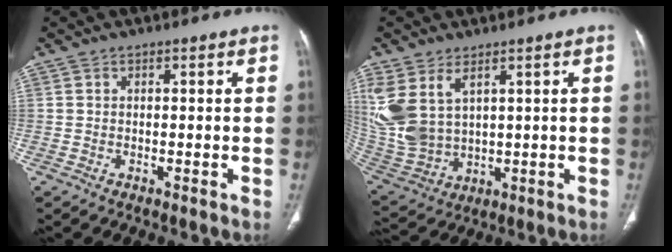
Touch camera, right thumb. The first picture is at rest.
{"total": 13.8, "force": [5.6, 8.4, 9.5], "torque": [-0.222, -0.019, 0.137]}